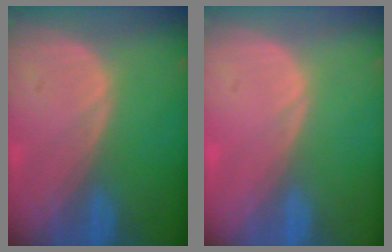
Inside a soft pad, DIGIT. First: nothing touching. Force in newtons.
{"total": 0.5, "press": 0.0, "slide": 0.5}